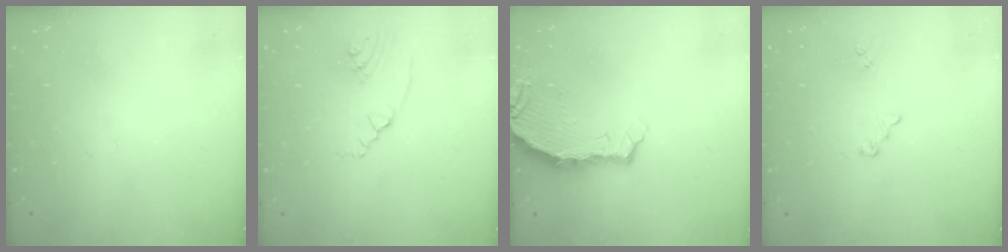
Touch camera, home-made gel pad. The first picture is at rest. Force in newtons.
{"total": 2.5, "press": 2.1, "slide": 1.3}
{"total": 8.8, "press": 7.7, "slide": 4.1}
{"total": 2.6, "press": 2.5, "slide": 0.3}